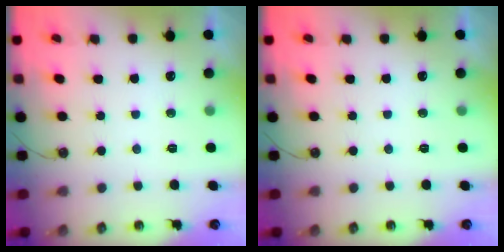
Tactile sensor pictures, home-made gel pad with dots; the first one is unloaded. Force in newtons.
{"total": 0.0}